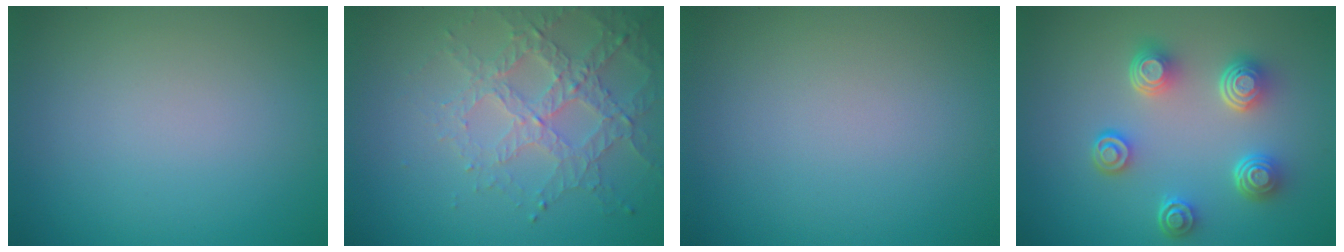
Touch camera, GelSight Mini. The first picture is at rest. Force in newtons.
{"total": 3.6, "press": 3.6, "slide": 0.8}
{"total": 0.0}
{"total": 5.0, "press": 3.6, "slide": 3.5}